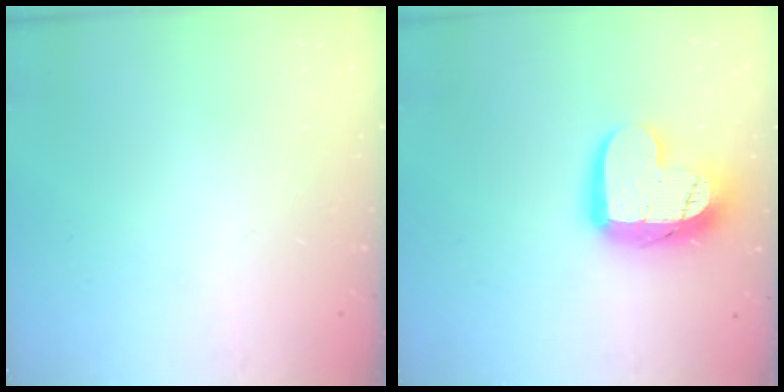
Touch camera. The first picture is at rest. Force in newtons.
{"total": 15.1, "press": 15.1, "slide": 1.3}